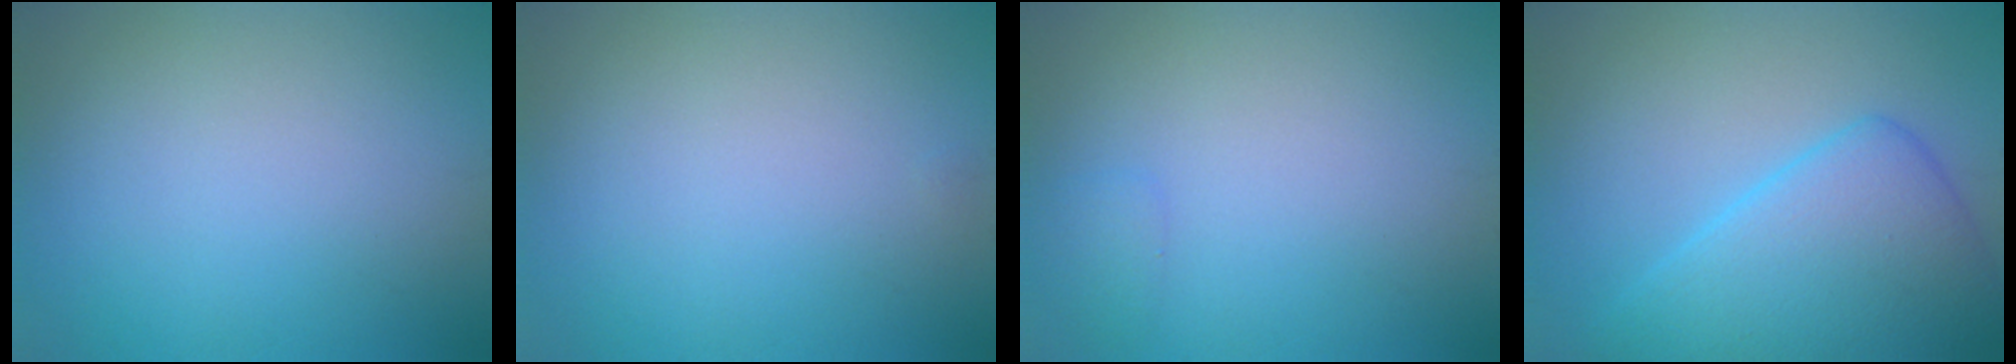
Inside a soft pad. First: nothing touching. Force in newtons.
{"total": 0.0}
{"total": 0.7, "press": 0.7, "slide": 0.0}
{"total": 7.4, "press": 7.4, "slide": 0.5}